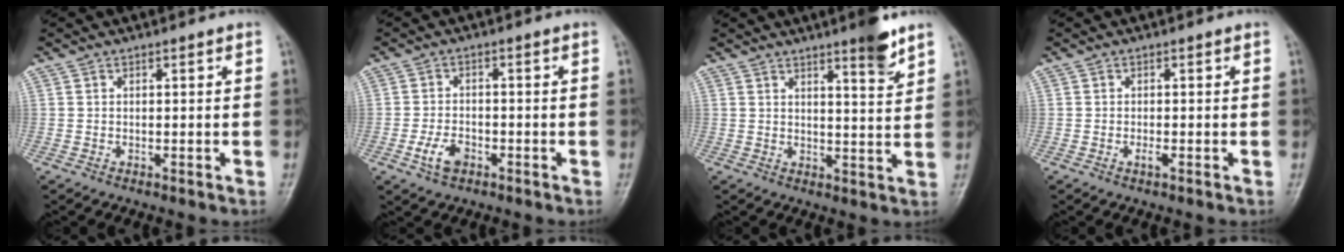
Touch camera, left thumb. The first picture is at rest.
{"total": 4.6, "force": [-2.2, 2.8, 2.9], "torque": [-0.052, 0.012, -0.041]}
{"total": 6.1, "force": [4.3, 0.7, 4.3], "torque": [-0.052, -0.032, 0.060]}
{"total": 1.1, "force": [-0.5, 0.4, 0.9], "torque": [-0.018, 0.002, -0.009]}